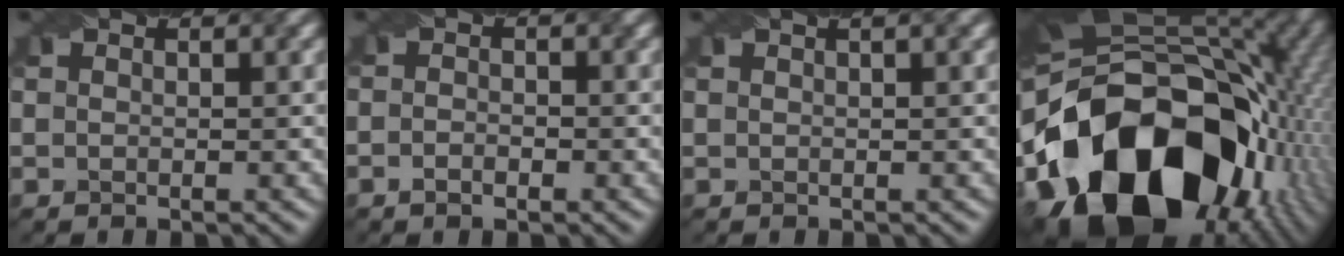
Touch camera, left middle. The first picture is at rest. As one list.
[{"total": 1.4, "force": [-0.7, 0.9, 0.9], "torque": [-0.005, -0.003, -0.013]}, {"total": 1.8, "force": [1.0, 0.6, 1.4], "torque": [-0.010, -0.003, 0.005]}, {"total": 20.4, "force": [-6.9, 14.2, 12.8], "torque": [-0.245, -0.012, -0.118]}]